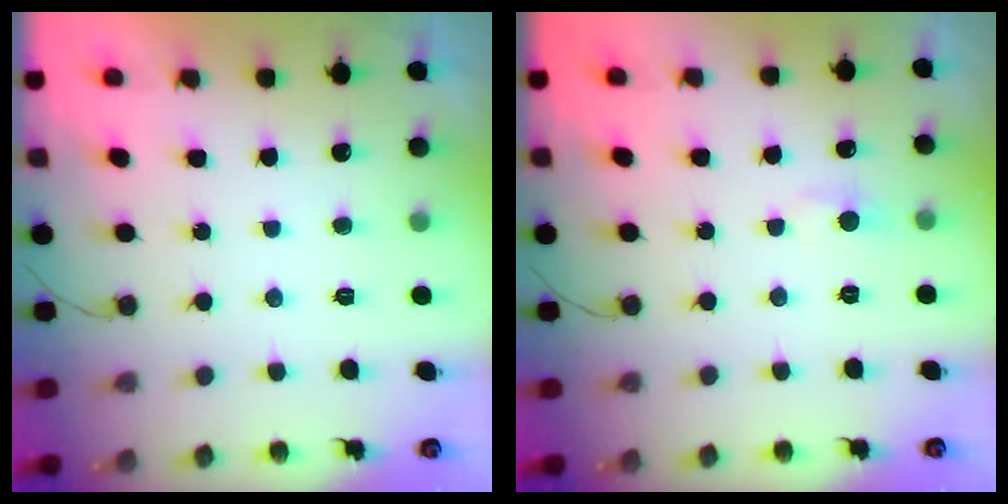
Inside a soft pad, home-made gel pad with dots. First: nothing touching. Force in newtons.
{"total": 3.9, "press": 3.9, "slide": 0.5}